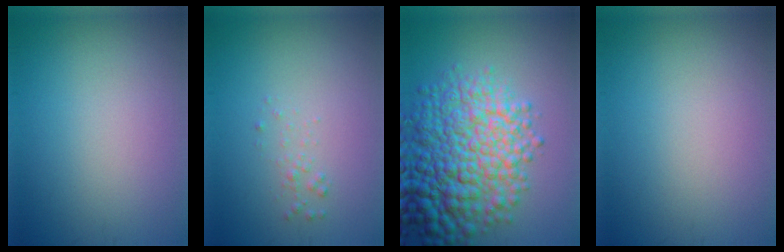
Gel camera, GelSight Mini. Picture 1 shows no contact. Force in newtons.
{"total": 0.8, "press": 0.8, "slide": 0.1}
{"total": 10.9, "press": 10.9, "slide": 0.3}
{"total": 0.0}